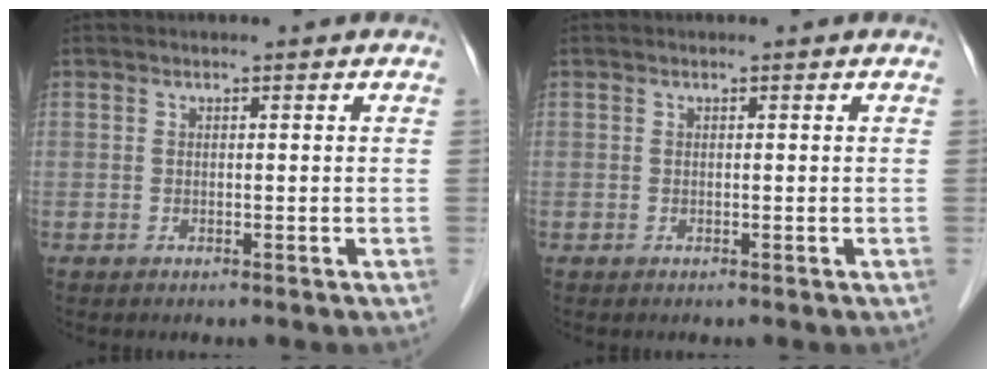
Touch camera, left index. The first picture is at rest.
{"total": 0.0}